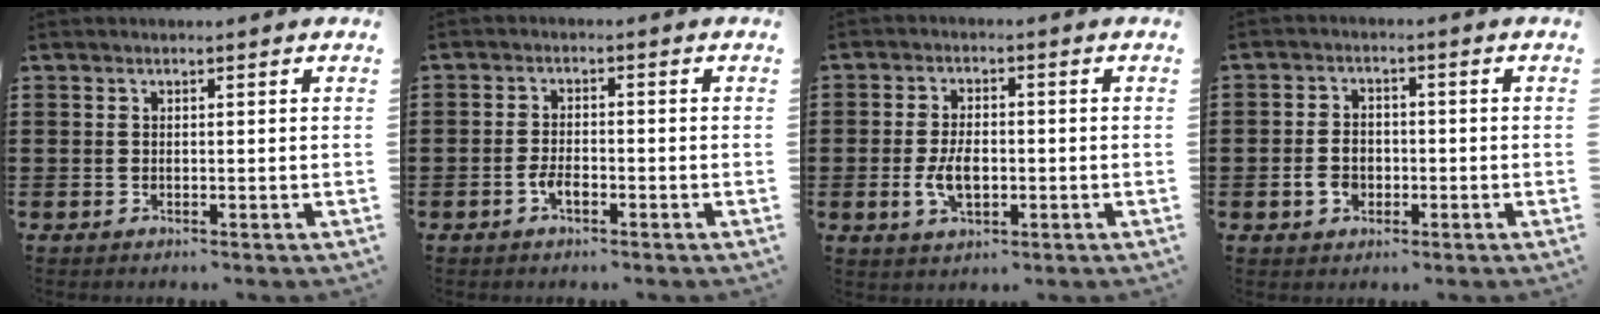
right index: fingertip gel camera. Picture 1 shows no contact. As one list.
[{"total": 2.8, "force": [-1.4, 1.1, 2.1], "torque": [-0.046, 0.000, -0.028]}, {"total": 5.9, "force": [-1.1, 3.3, 4.8], "torque": [-0.098, -0.005, -0.023]}, {"total": 3.9, "force": [-1.2, 2.8, 2.3], "torque": [-0.055, -0.001, -0.024]}]